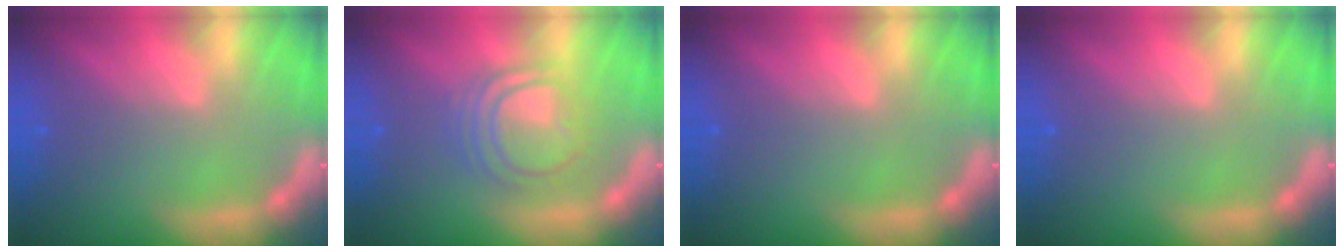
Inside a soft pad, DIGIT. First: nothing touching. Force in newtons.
{"total": 6.0}
{"total": 0.0}
{"total": 0.0}